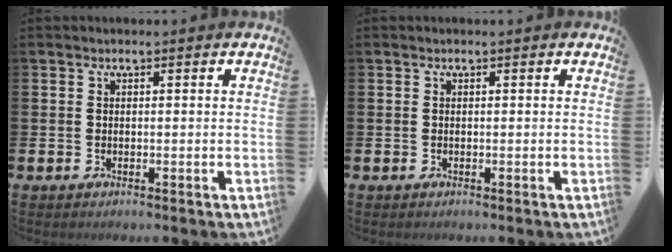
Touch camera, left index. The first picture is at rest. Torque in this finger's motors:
{"motor_torque": [0.00, 0.00, 0.01, 0.00]}